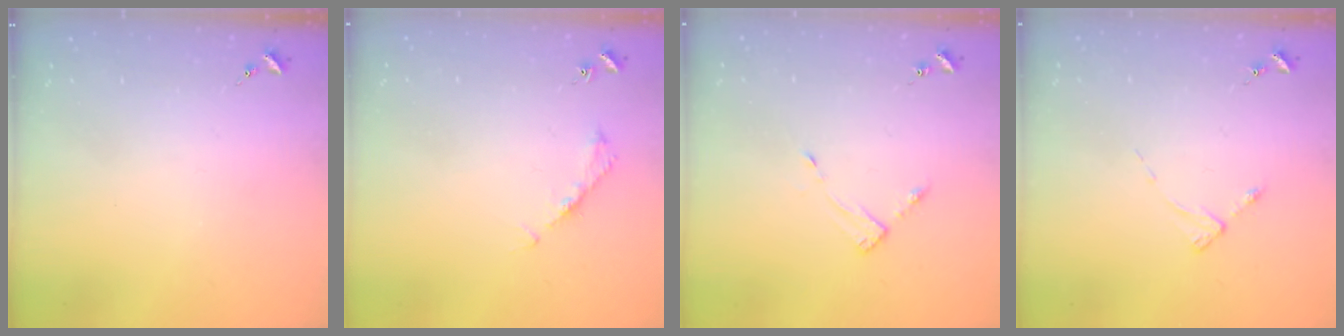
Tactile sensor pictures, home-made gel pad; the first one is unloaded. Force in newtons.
{"total": 4.1, "press": 4.1, "slide": 0.3}
{"total": 3.4, "press": 3.4, "slide": 0.4}
{"total": 2.5, "press": 2.5, "slide": 0.3}